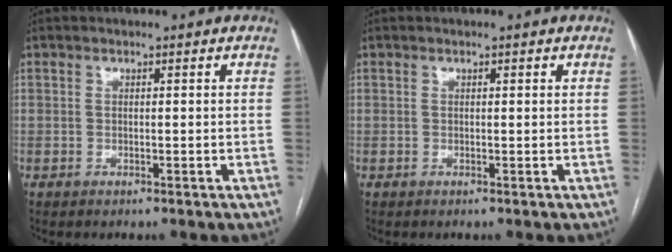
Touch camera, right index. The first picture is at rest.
{"total": 0.0}